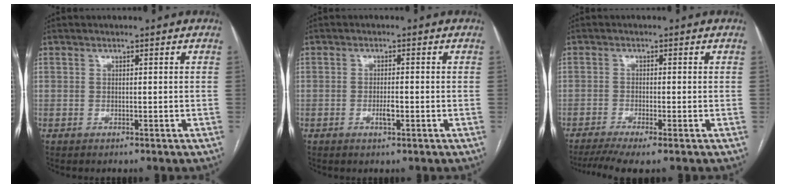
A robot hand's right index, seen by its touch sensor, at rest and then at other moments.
{"total": 2.1, "force": [-0.7, 0.5, 1.9], "torque": [-0.036, -0.001, -0.012]}
{"total": 5.9, "force": [-4.2, 0.2, 4.2], "torque": [-0.069, -0.009, -0.071]}